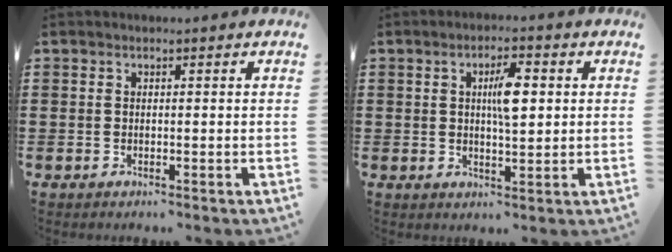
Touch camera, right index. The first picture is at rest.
{"total": 5.6, "force": [1.0, 1.8, 5.2], "torque": [-0.087, 0.004, 0.010]}